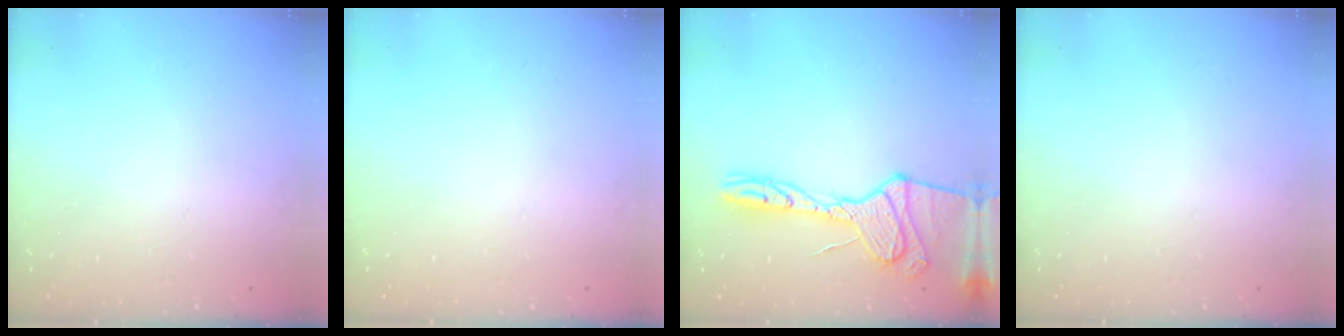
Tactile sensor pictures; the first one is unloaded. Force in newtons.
{"total": 0.0}
{"total": 18.9, "press": 18.8, "slide": 1.9}
{"total": 0.0}